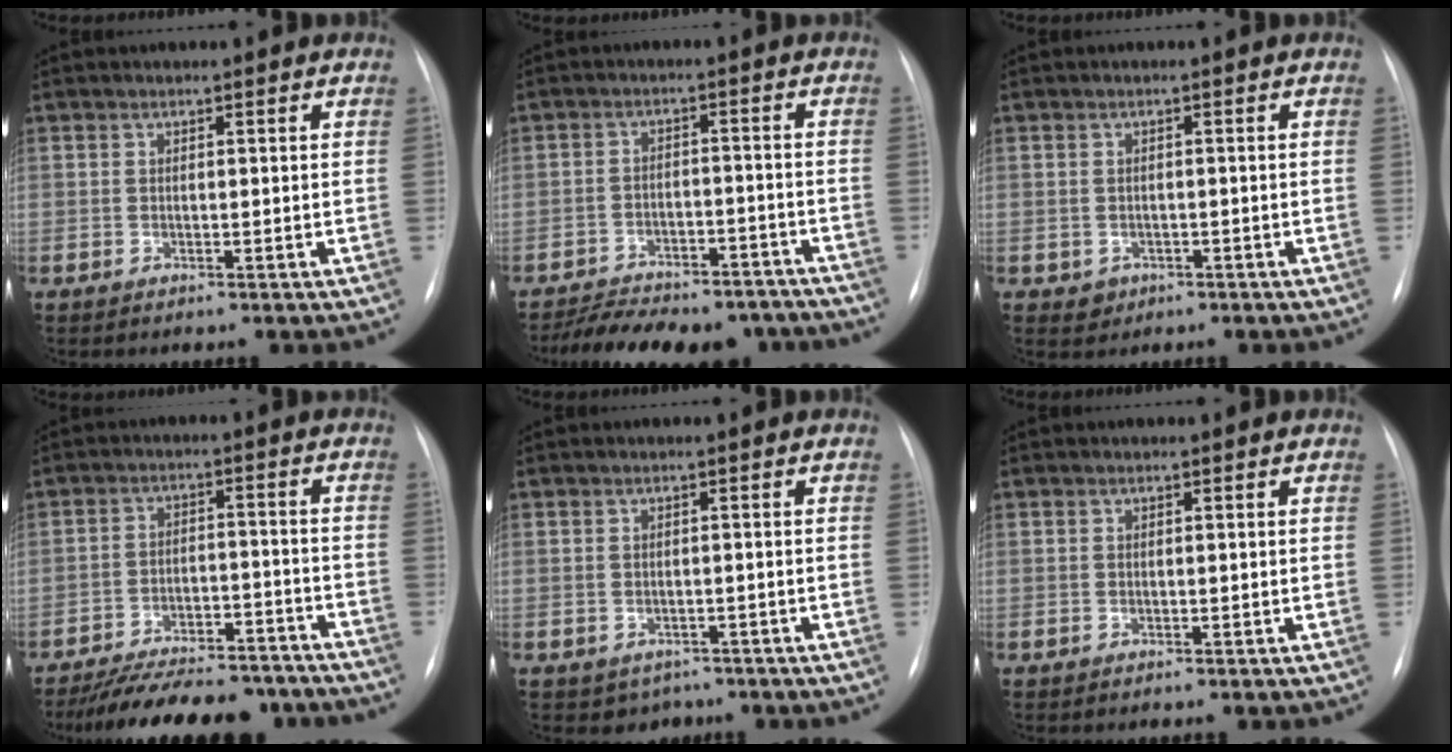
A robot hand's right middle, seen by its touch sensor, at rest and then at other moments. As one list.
[{"total": 16.8, "force": [-14.7, 5.9, 5.8], "torque": [-0.112, 0.010, -0.196]}, {"total": 1.9, "force": [-0.8, 1.7, 0.3], "torque": [-0.002, 0.005, -0.006]}, {"total": 18.2, "force": [-16.2, 5.0, 6.7], "torque": [-0.111, 0.009, -0.227]}, {"total": 3.2, "force": [-2.1, 2.3, 0.5], "torque": [-0.004, 0.008, -0.023]}, {"total": 0.0}]